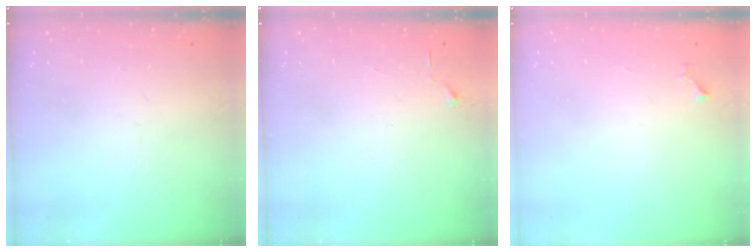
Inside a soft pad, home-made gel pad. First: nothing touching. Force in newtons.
{"total": 3.0, "press": 2.9, "slide": 0.4}
{"total": 4.5, "press": 4.5, "slide": 0.6}